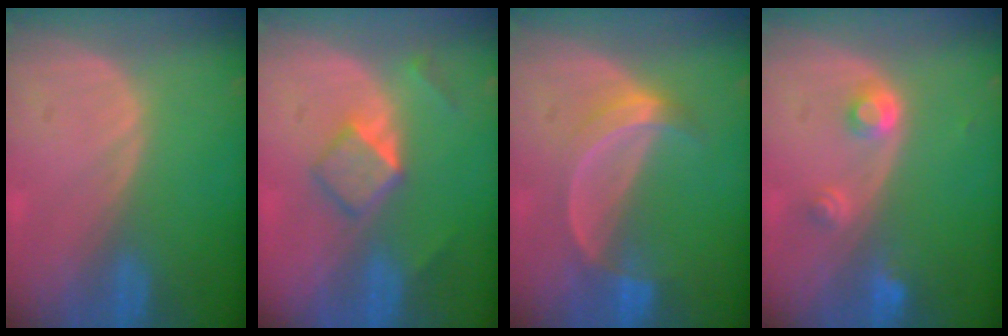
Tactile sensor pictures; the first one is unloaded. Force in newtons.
{"total": 5.4, "press": 4.6, "slide": 2.8}
{"total": 5.0, "press": 4.9, "slide": 0.7}
{"total": 2.9, "press": 2.9, "slide": 0.5}